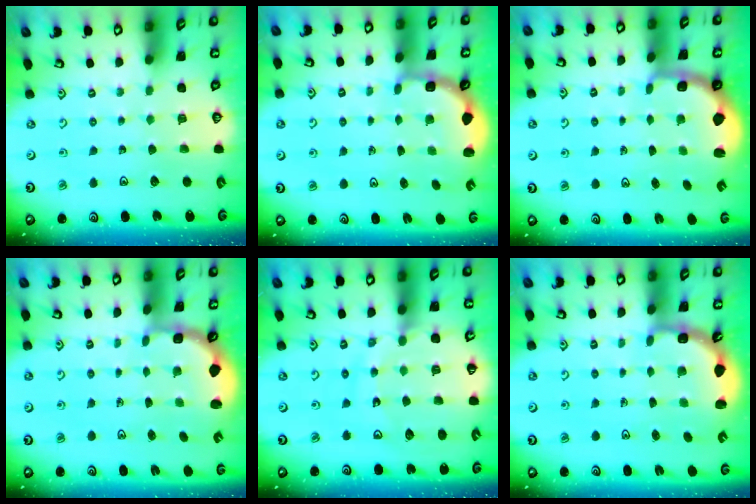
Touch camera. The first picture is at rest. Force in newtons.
{"total": 2.7, "press": 2.4, "slide": 1.4}
{"total": 2.1, "press": 1.3, "slide": 1.6}
{"total": 2.6, "press": 1.9, "slide": 1.8}
{"total": 12.4, "press": 12.4, "slide": 1.4}
{"total": 3.2, "press": 2.7, "slide": 1.7}